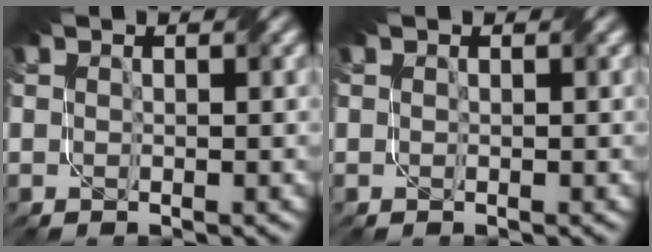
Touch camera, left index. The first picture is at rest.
{"total": 0.0}